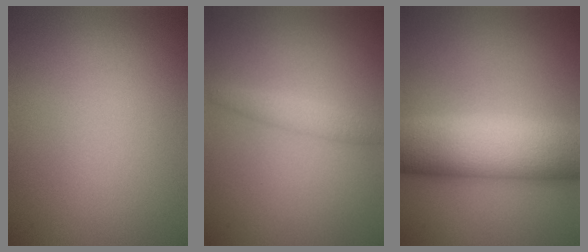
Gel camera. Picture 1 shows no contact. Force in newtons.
{"total": 1.7, "press": 1.7, "slide": 0.0}
{"total": 11.6, "press": 11.6, "slide": 0.5}